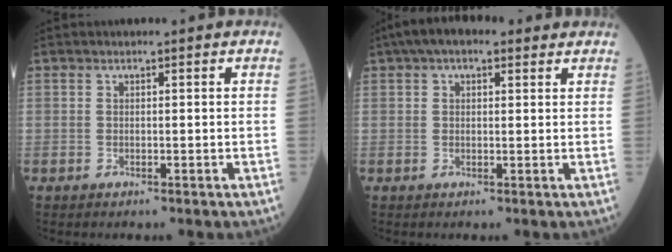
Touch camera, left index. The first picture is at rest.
{"total": 5.9, "force": [3.8, 2.7, 3.7], "torque": [-0.061, 0.039, 0.055]}